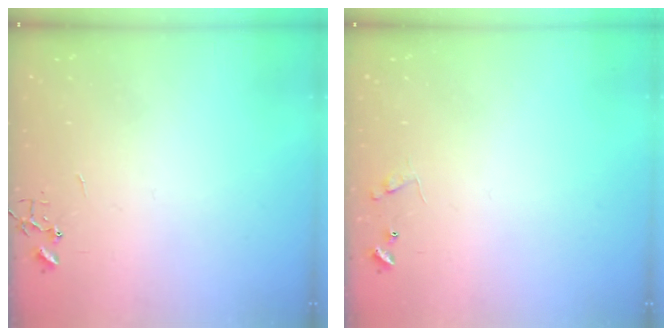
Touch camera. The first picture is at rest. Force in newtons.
{"total": 7.7, "press": 7.7, "slide": 0.3}